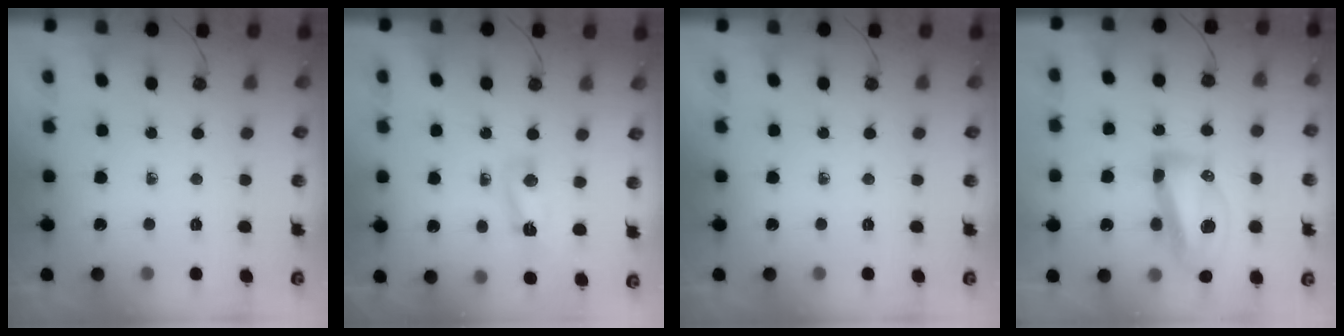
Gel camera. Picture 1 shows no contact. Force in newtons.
{"total": 4.4, "press": 4.4, "slide": 0.3}
{"total": 0.0}
{"total": 14.8, "press": 14.5, "slide": 2.7}